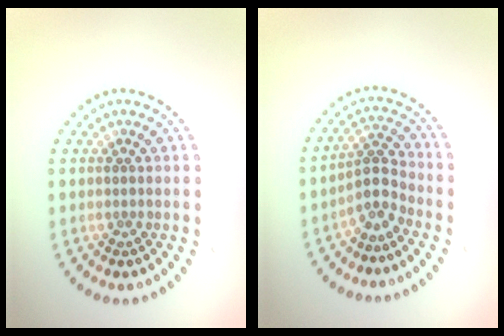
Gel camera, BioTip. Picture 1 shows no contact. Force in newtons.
{"total": 2.6, "press": 1.9, "slide": 1.8}